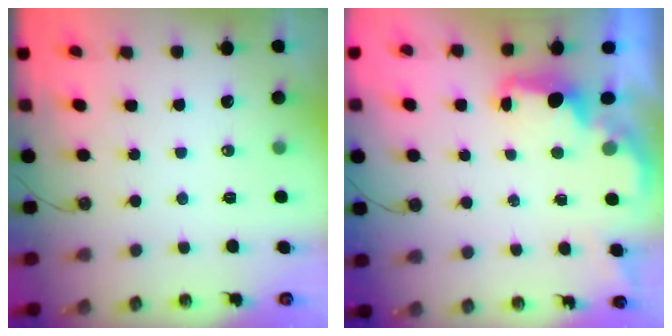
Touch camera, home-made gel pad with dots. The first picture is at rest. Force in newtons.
{"total": 1.9, "press": 1.8, "slide": 0.8}